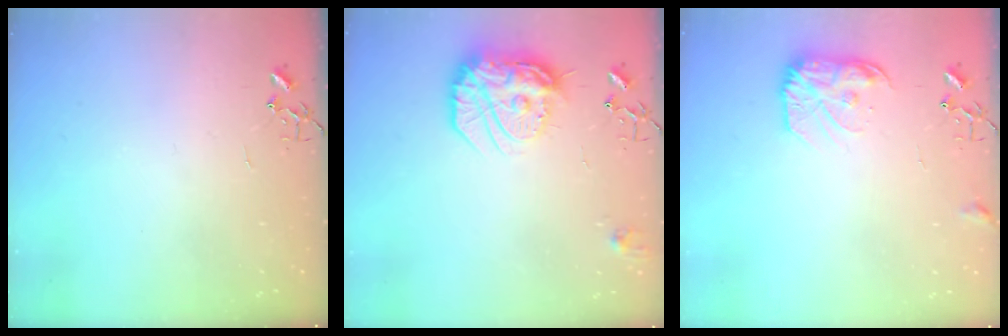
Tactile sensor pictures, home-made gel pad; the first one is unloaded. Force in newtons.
{"total": 17.3, "press": 17.2, "slide": 1.4}
{"total": 12.4, "press": 12.4, "slide": 0.7}